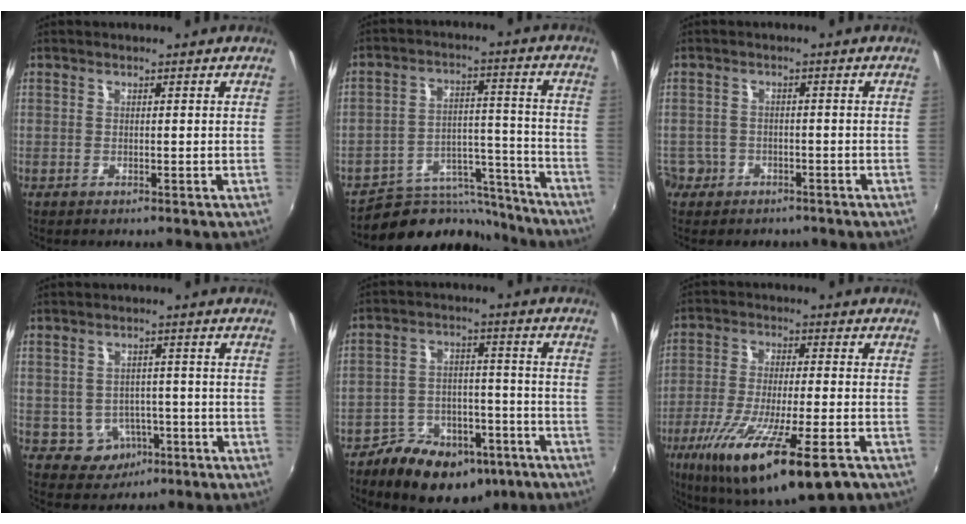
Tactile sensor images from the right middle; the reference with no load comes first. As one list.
[{"total": 13.5, "force": [-12.4, 5.2, 1.1], "torque": [-0.010, 0.053, -0.181]}, {"total": 6.6, "force": [-3.2, 5.6, 1.5], "torque": [-0.051, 0.005, -0.046]}, {"total": 5.5, "force": [-2.2, 4.9, 1.1], "torque": [-0.036, 0.010, -0.015]}, {"total": 16.0, "force": [-10.4, 9.2, 7.8], "torque": [-0.148, 0.011, -0.140]}, {"total": 20.4, "force": [-11.0, 3.6, 16.8], "torque": [-0.319, -0.067, -0.187]}]